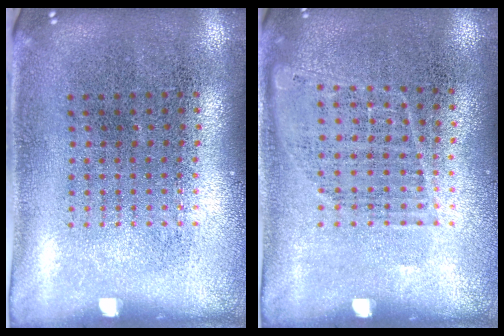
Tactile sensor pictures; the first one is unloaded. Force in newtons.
{"total": 0.9, "press": 0.8, "slide": 0.4}